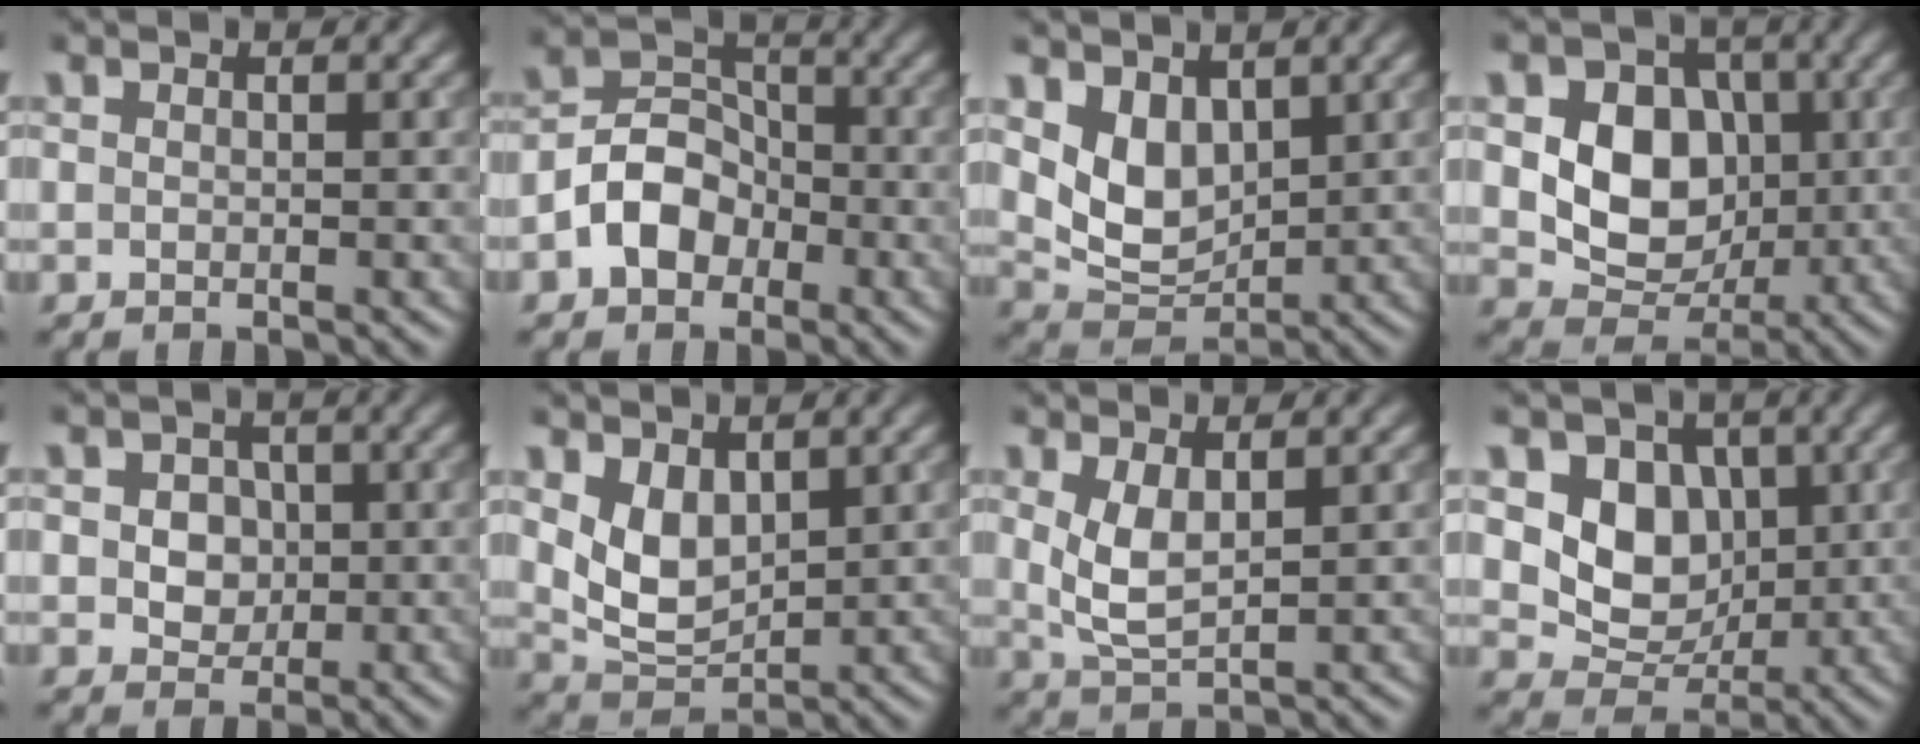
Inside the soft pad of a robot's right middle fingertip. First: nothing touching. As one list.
[{"total": 4.6, "force": [-2.1, 3.4, 2.3], "torque": [-0.034, 0.007, -0.044]}, {"total": 4.7, "force": [1.9, 3.1, 3.0], "torque": [-0.060, -0.013, 0.039]}, {"total": 7.5, "force": [0.7, 5.9, 4.5], "torque": [-0.077, -0.005, 0.006]}, {"total": 3.4, "force": [0.5, 2.8, 1.9], "torque": [-0.019, 0.008, -0.003]}, {"total": 4.2, "force": [1.5, 2.6, 2.9], "torque": [-0.063, -0.008, 0.036]}, {"total": 3.2, "force": [1.2, 1.3, 2.7], "torque": [-0.064, -0.006, 0.028]}, {"total": 6.0, "force": [1.3, 4.8, 3.3], "torque": [-0.055, -0.009, 0.016]}]